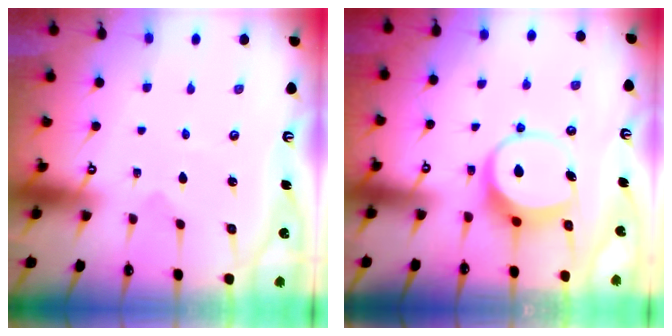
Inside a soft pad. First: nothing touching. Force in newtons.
{"total": 8.8, "press": 8.7, "slide": 1.5}